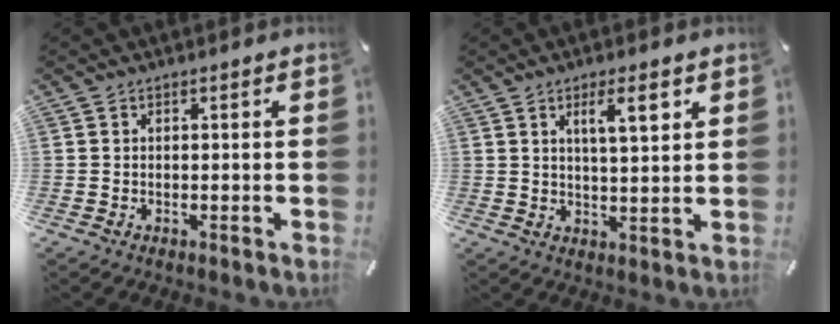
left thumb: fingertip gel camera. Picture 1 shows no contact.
{"total": 7.2, "force": [3.4, 1.9, 6.1], "torque": [-0.095, -0.012, 0.050]}